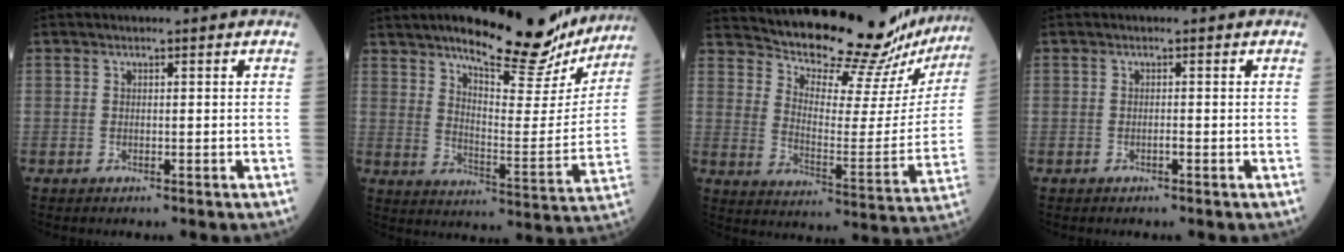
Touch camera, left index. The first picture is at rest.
{"total": 20.6, "force": [16.6, 5.3, 11.0], "torque": [-0.145, -0.024, 0.222]}
{"total": 22.1, "force": [21.3, 2.4, 5.4], "torque": [-0.093, -0.104, 0.271]}
{"total": 0.8, "force": [-0.7, 0.0, 0.3], "torque": [-0.006, -0.004, -0.013]}